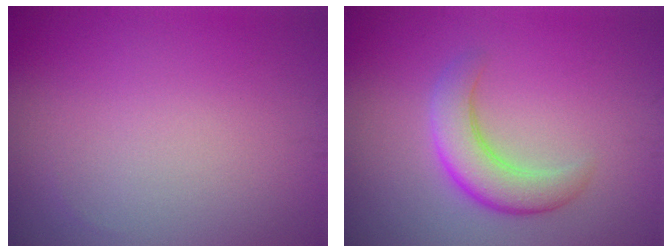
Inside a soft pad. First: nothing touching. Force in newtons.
{"total": 3.9, "press": 3.9, "slide": 0.2}